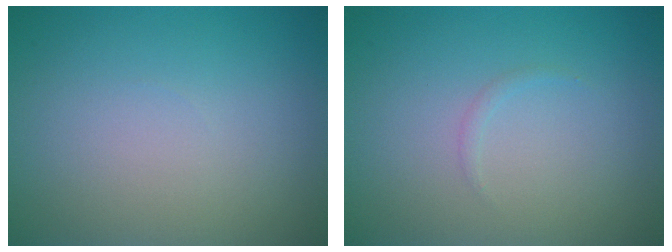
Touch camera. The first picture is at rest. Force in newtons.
{"total": 0.5, "press": 0.5, "slide": 0.0}